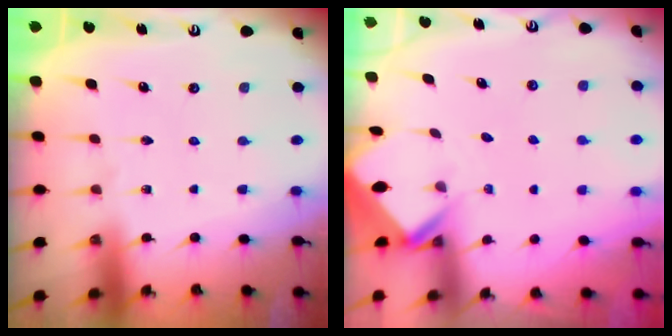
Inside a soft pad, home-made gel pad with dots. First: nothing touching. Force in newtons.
{"total": 2.6, "press": 2.6, "slide": 0.2}